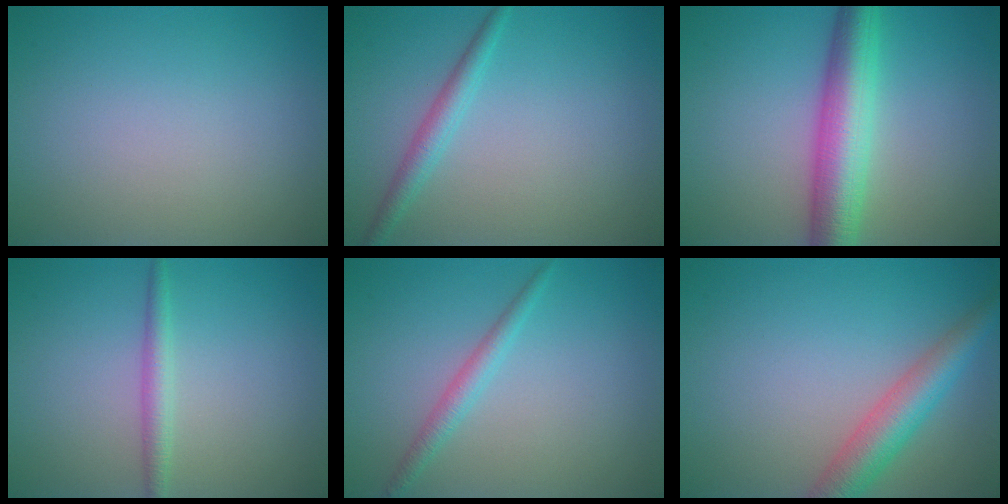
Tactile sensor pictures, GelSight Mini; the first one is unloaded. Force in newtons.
{"total": 2.1, "press": 2.1, "slide": 0.1}
{"total": 6.6, "press": 6.6, "slide": 0.1}
{"total": 1.8, "press": 1.8, "slide": 0.0}
{"total": 1.7, "press": 1.7, "slide": 0.0}
{"total": 4.6, "press": 4.6, "slide": 0.1}